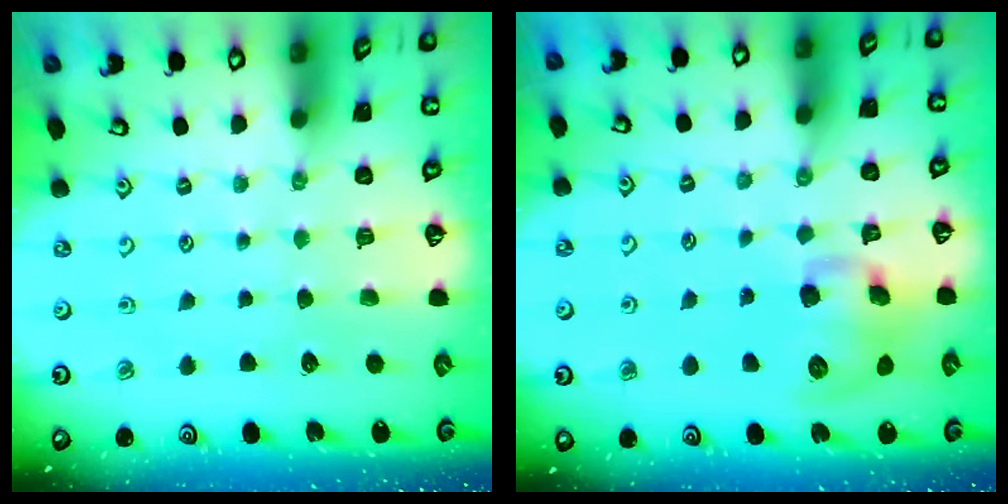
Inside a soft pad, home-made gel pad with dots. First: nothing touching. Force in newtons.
{"total": 11.7, "press": 11.5, "slide": 2.0}